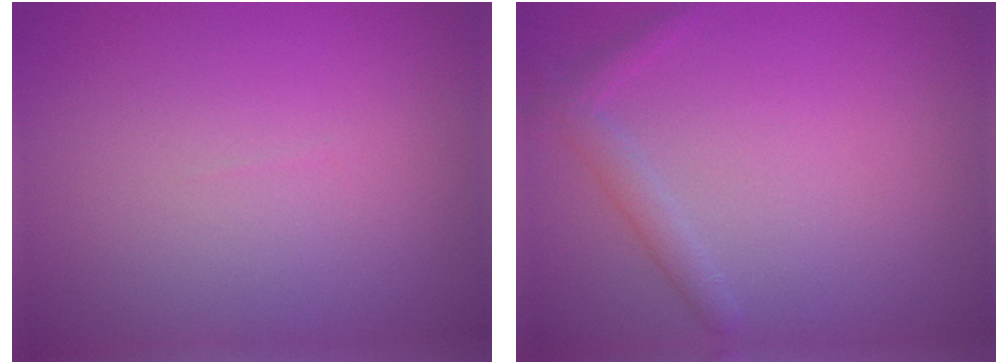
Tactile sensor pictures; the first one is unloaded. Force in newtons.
{"total": 1.5, "press": 1.5, "slide": 0.1}